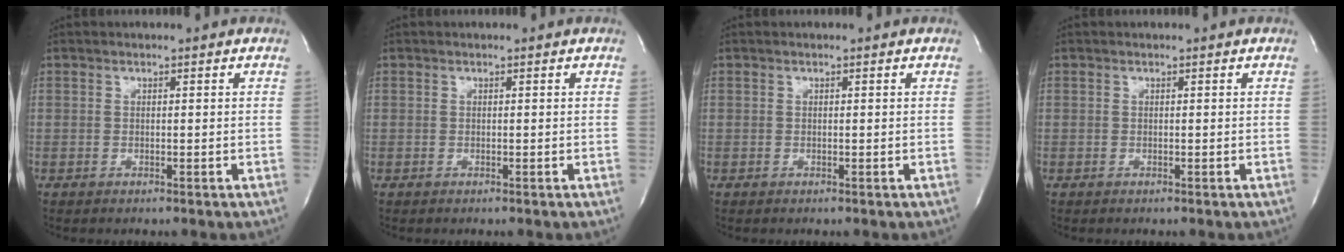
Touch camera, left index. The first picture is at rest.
{"total": 0.0}
{"total": 0.0}
{"total": 0.0}